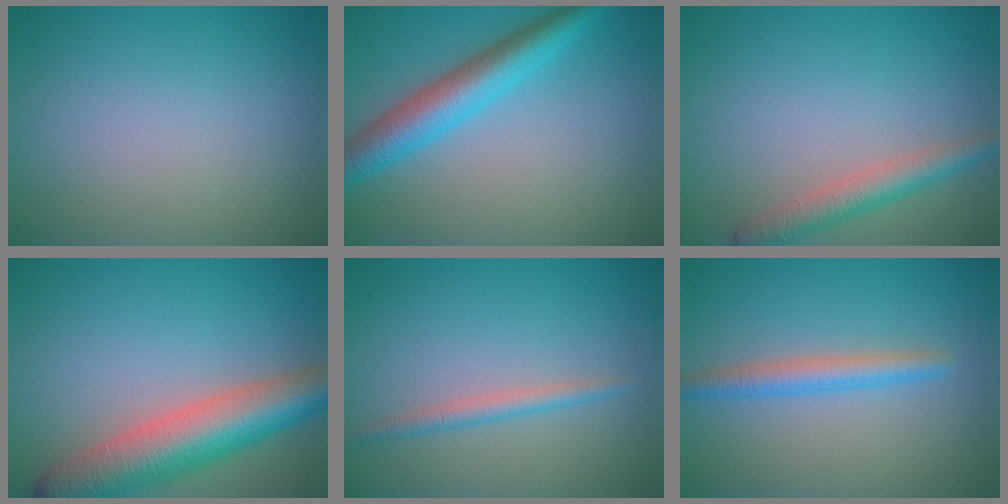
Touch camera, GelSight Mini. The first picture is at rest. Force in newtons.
{"total": 5.3, "press": 5.3, "slide": 0.1}
{"total": 3.1, "press": 3.1, "slide": 0.2}
{"total": 8.5, "press": 8.5, "slide": 0.4}
{"total": 1.7, "press": 1.7, "slide": 0.0}
{"total": 2.6, "press": 2.6, "slide": 0.2}